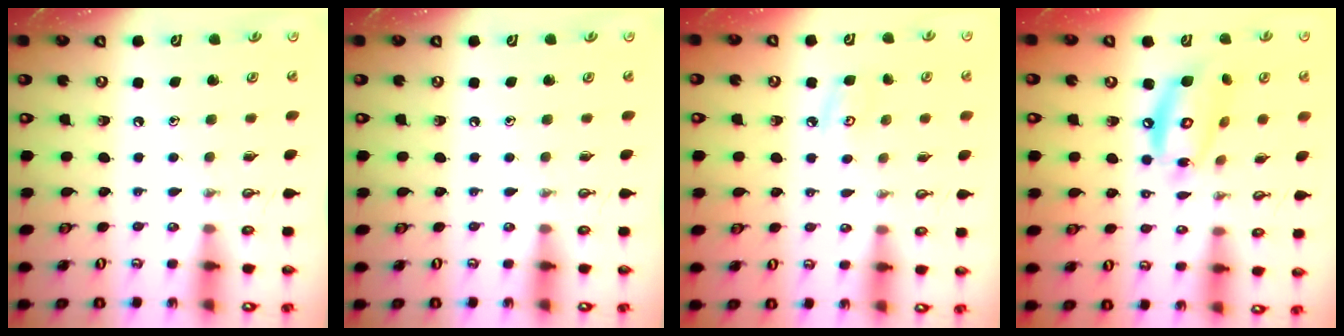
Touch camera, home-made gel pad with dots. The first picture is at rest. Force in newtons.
{"total": 0.0}
{"total": 5.6, "press": 5.6, "slide": 0.8}
{"total": 13.6, "press": 13.6, "slide": 1.2}